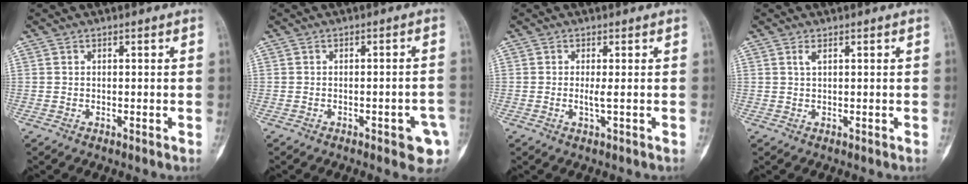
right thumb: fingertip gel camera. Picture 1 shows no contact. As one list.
[{"total": 6.3, "force": [-2.6, 2.0, 5.3], "torque": [-0.053, 0.013, -0.026]}, {"total": 1.7, "force": [-0.1, 0.1, 1.7], "torque": [-0.037, -0.004, -0.003]}, {"total": 1.2, "force": [0.6, 0.3, 1.0], "torque": [-0.025, 0.003, 0.013]}]